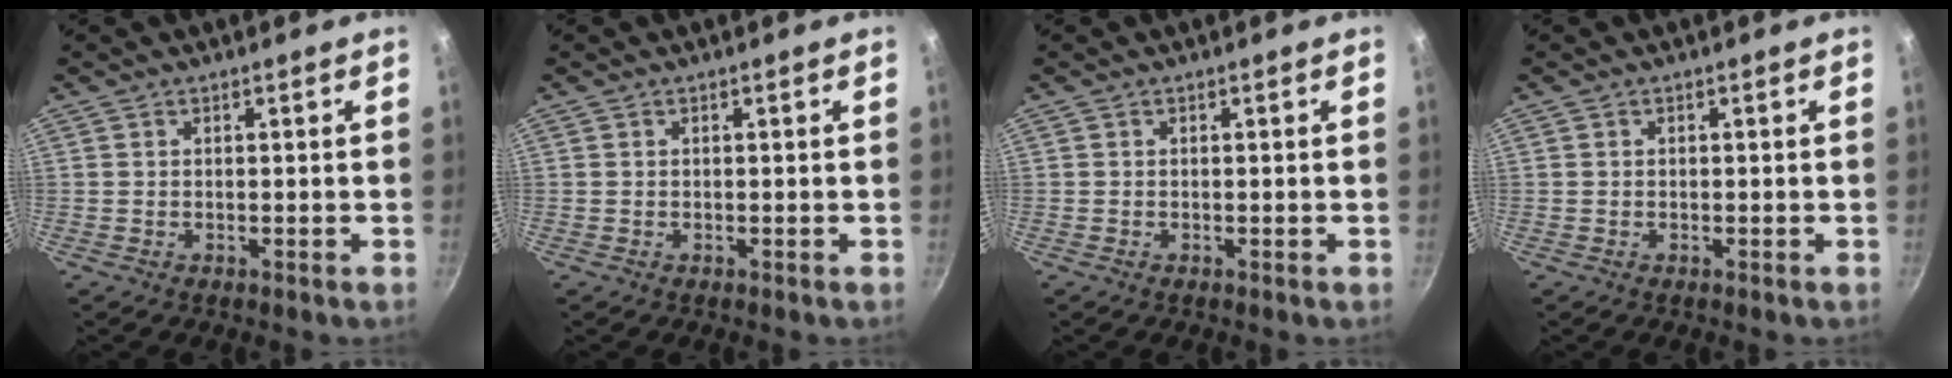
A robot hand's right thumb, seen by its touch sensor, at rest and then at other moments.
{"total": 0.0}
{"total": 0.0}
{"total": 0.0}